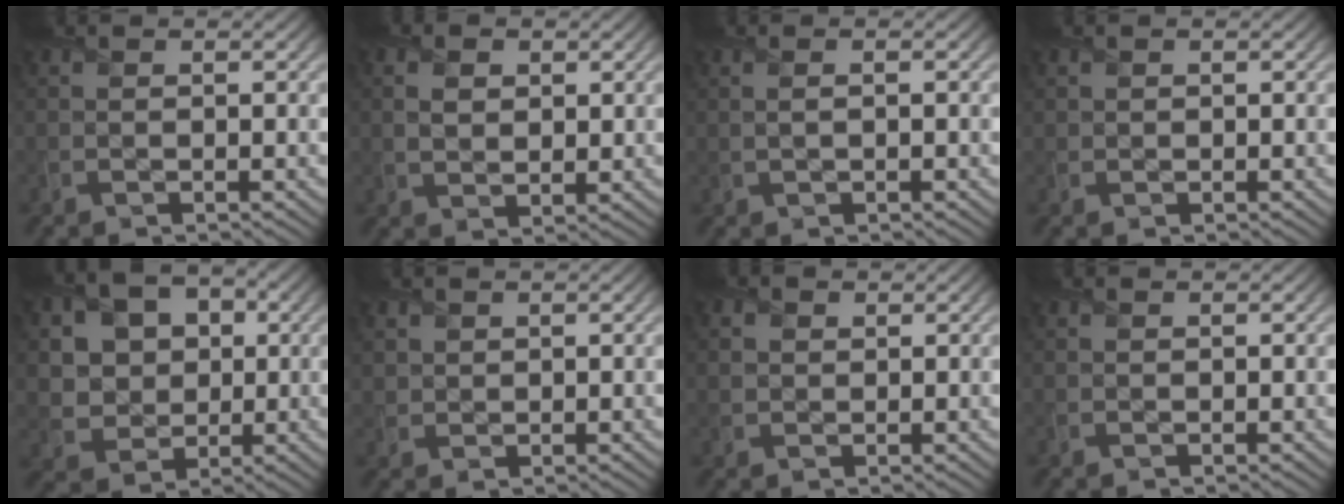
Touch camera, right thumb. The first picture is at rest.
{"total": 3.3, "force": [1.0, 2.3, 2.2], "torque": [-0.045, -0.003, 0.020]}
{"total": 1.2, "force": [0.3, 0.2, 1.1], "torque": [-0.021, 0.001, 0.006]}
{"total": 0.5, "force": [0.4, 0.4, 0.1], "torque": [-0.004, -0.002, 0.011]}
{"total": 9.8, "force": [2.5, 8.2, 4.6], "torque": [-0.128, 0.015, 0.052]}
{"total": 1.7, "force": [1.1, 1.3, 0.3], "torque": [-0.013, -0.004, 0.025]}
{"total": 2.0, "force": [0.8, 1.6, 1.0], "torque": [-0.028, 0.000, 0.016]}
{"total": 0.0}